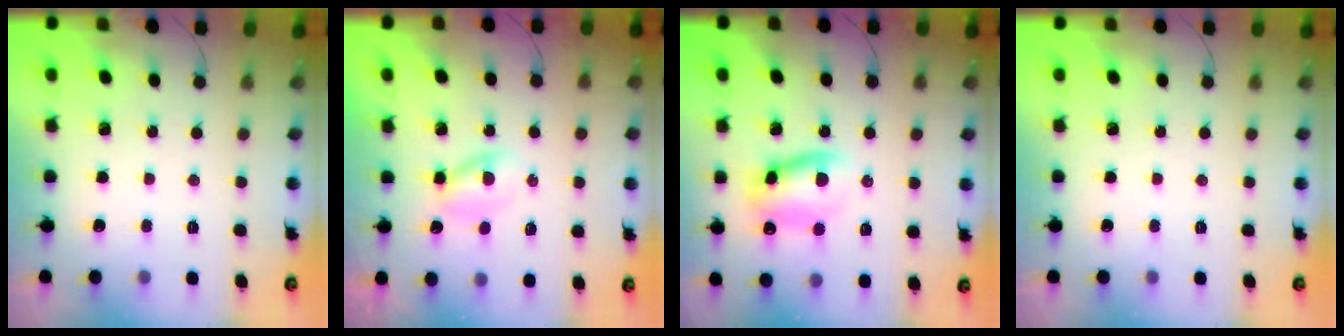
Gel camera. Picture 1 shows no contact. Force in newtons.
{"total": 3.0, "press": 2.7, "slide": 1.3}
{"total": 11.9, "press": 11.7, "slide": 2.0}
{"total": 0.0}